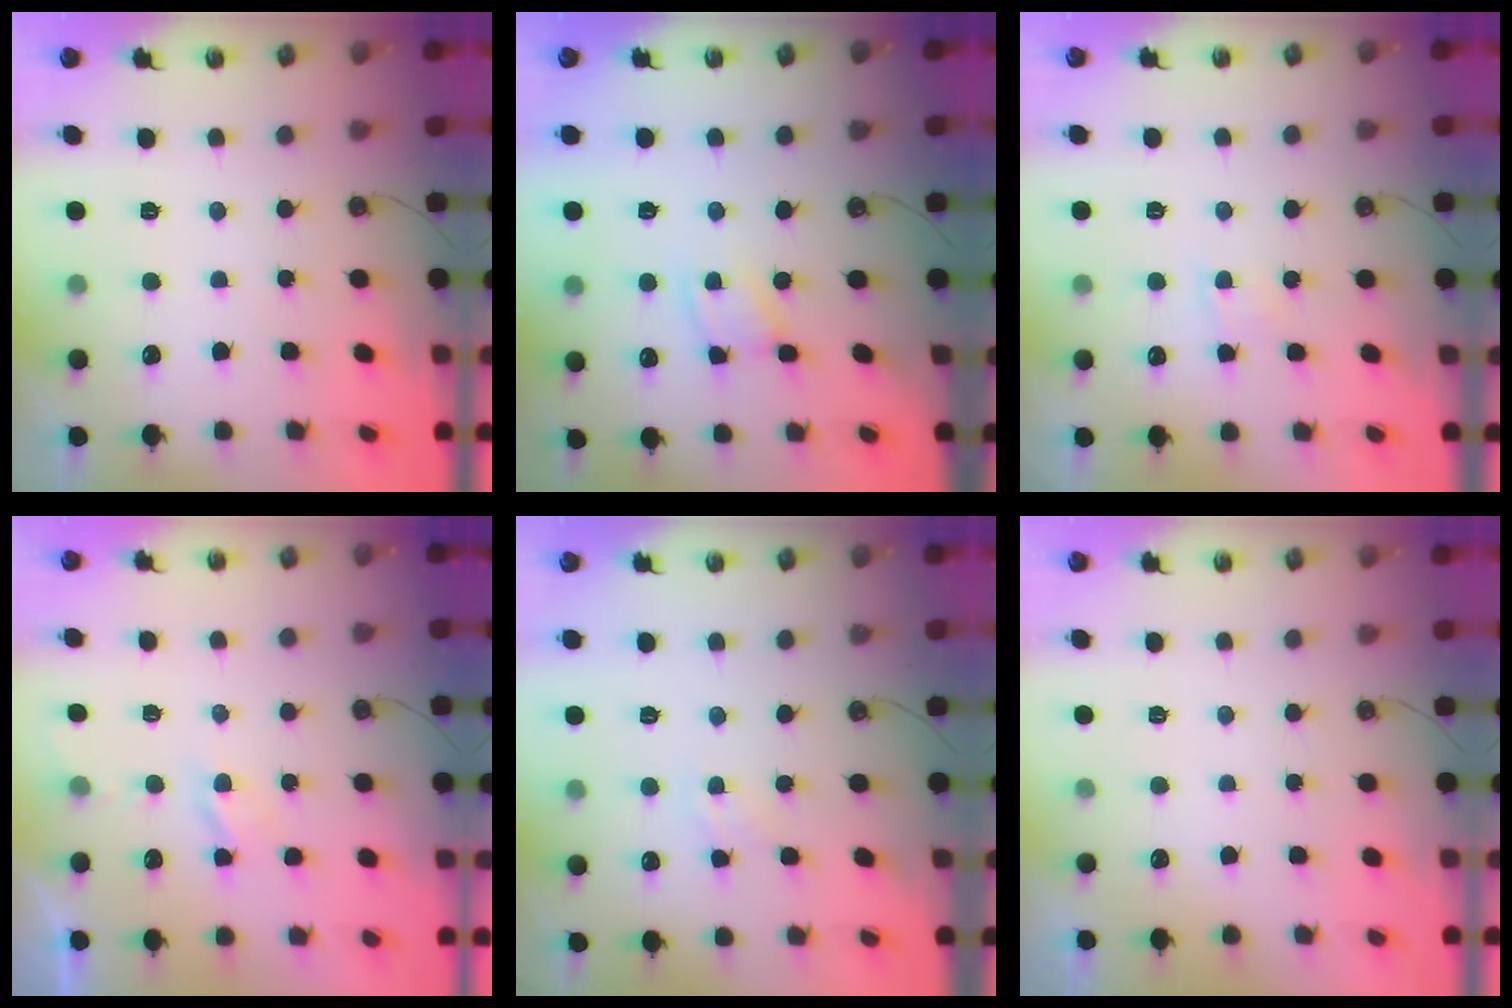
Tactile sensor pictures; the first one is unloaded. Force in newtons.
{"total": 2.4, "press": 2.4, "slide": 0.1}
{"total": 3.1, "press": 3.1, "slide": 0.4}
{"total": 2.8, "press": 2.7, "slide": 0.4}
{"total": 1.0, "press": 1.0, "slide": 0.2}
{"total": 0.0}